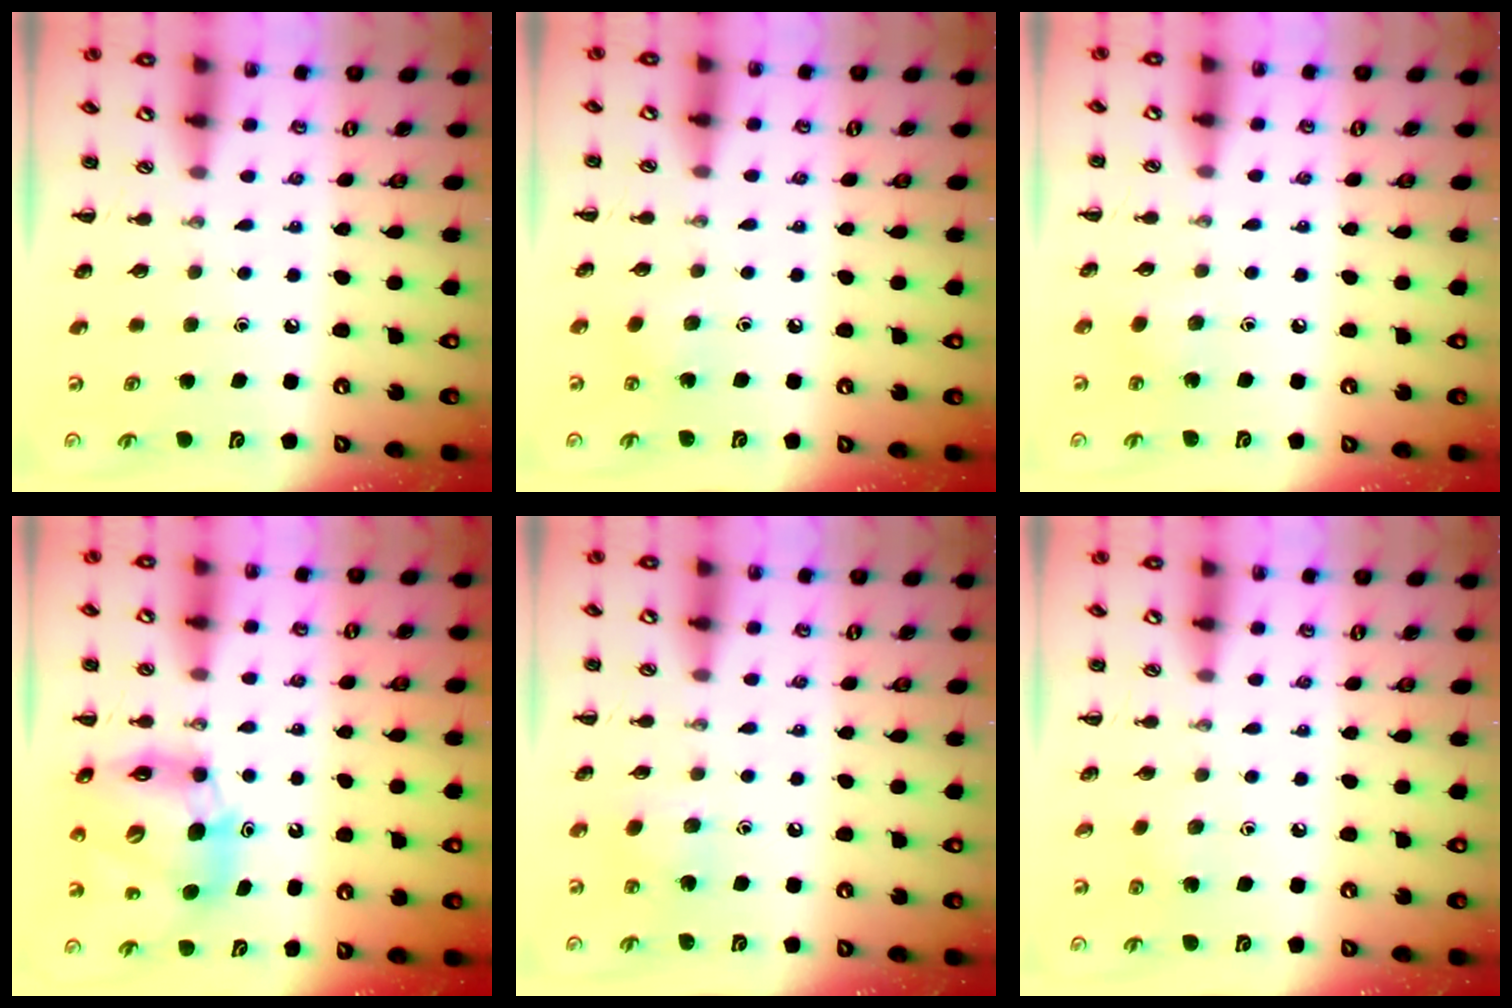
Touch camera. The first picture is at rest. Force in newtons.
{"total": 3.5, "press": 3.4, "slide": 1.0}
{"total": 5.2, "press": 5.1, "slide": 1.3}
{"total": 13.7, "press": 13.1, "slide": 3.8}
{"total": 5.9, "press": 5.7, "slide": 1.6}
{"total": 2.4, "press": 2.2, "slide": 0.9}